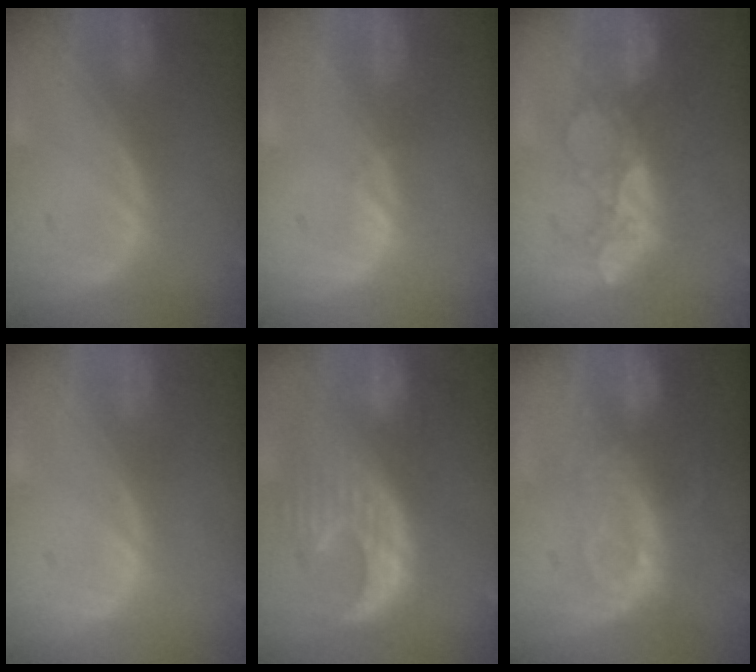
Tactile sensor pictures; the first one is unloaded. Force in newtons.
{"total": 0.6, "press": 0.6, "slide": 0.1}
{"total": 6.8, "press": 6.6, "slide": 1.6}
{"total": 0.0}
{"total": 12.8, "press": 11.2, "slide": 6.3}
{"total": 9.2, "press": 8.1, "slide": 4.3}